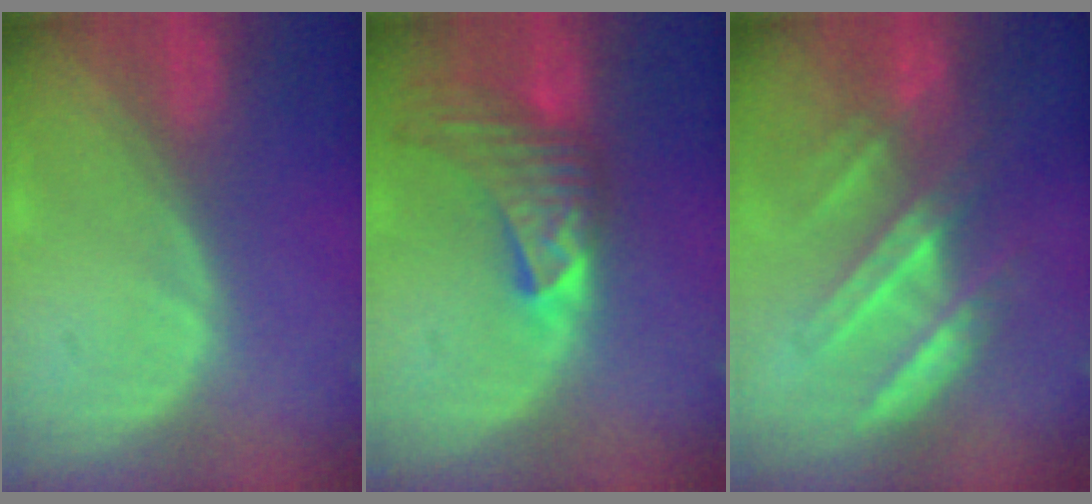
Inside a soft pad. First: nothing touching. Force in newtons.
{"total": 9.1, "press": 8.3, "slide": 3.8}
{"total": 7.0, "press": 7.0, "slide": 0.2}